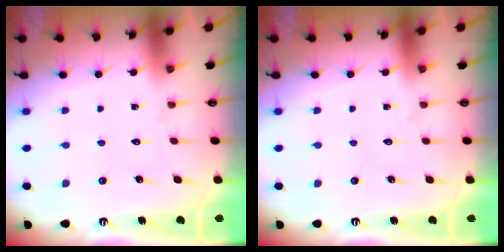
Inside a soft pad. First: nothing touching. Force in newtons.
{"total": 0.0}